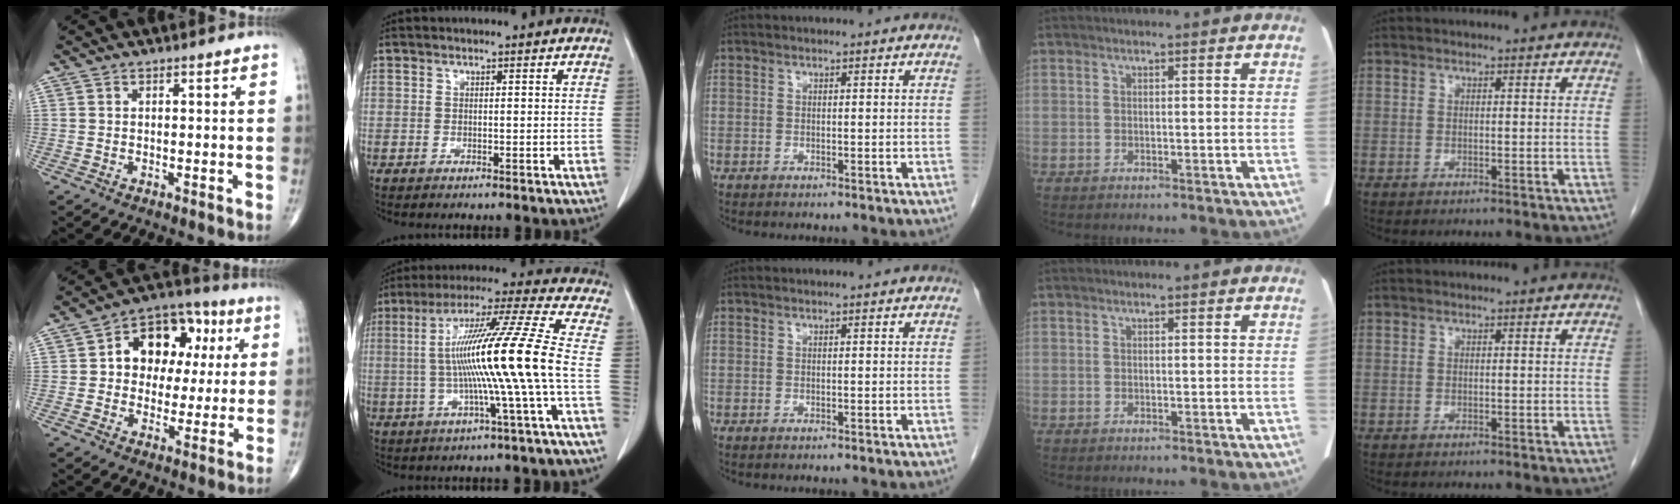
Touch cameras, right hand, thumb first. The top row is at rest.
{"thumb": {"total": 15.0, "force": [3.4, 10.8, 9.8], "torque": [-0.085, 0.017, 0.043]}, "index": {"total": 15.8, "force": [-1.5, -2.4, 15.5], "torque": [-0.272, 0.006, -0.035]}}